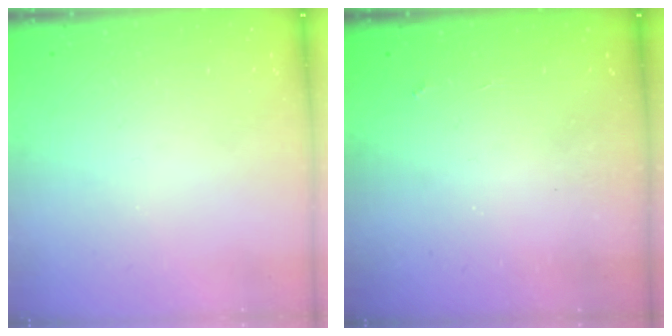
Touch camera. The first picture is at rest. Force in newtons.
{"total": 2.5, "press": 2.4, "slide": 0.4}